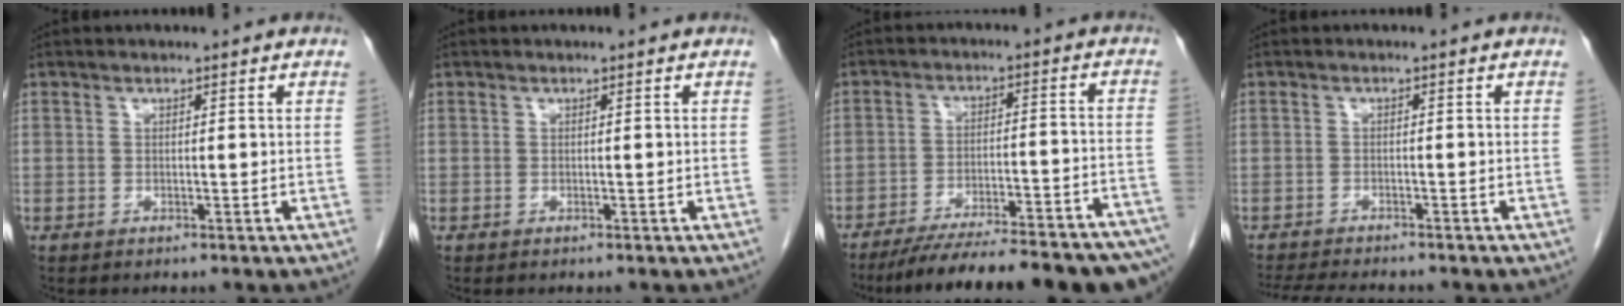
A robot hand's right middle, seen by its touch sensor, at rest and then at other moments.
{"total": 0.0}
{"total": 23.6, "force": [-20.5, 2.1, 11.4], "torque": [-0.116, -0.010, -0.278]}
{"total": 7.6, "force": [-6.9, 1.0, 3.0], "torque": [-0.047, -0.013, -0.108]}